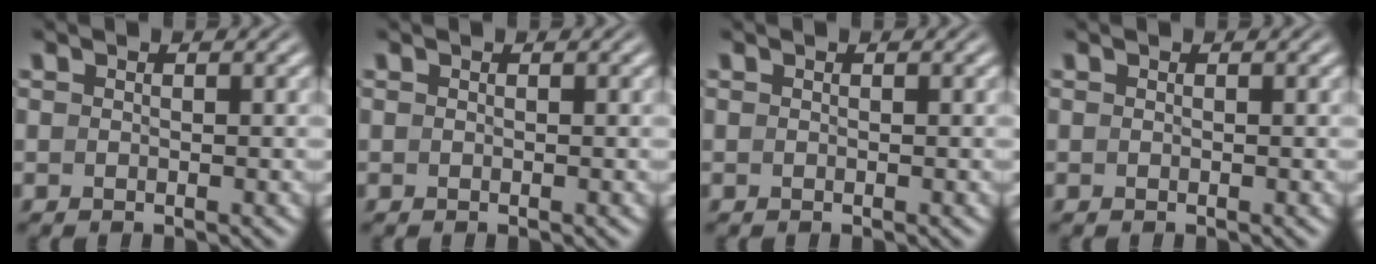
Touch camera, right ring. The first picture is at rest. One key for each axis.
{"total": 0.0}
{"total": 0.0}
{"total": 0.0}